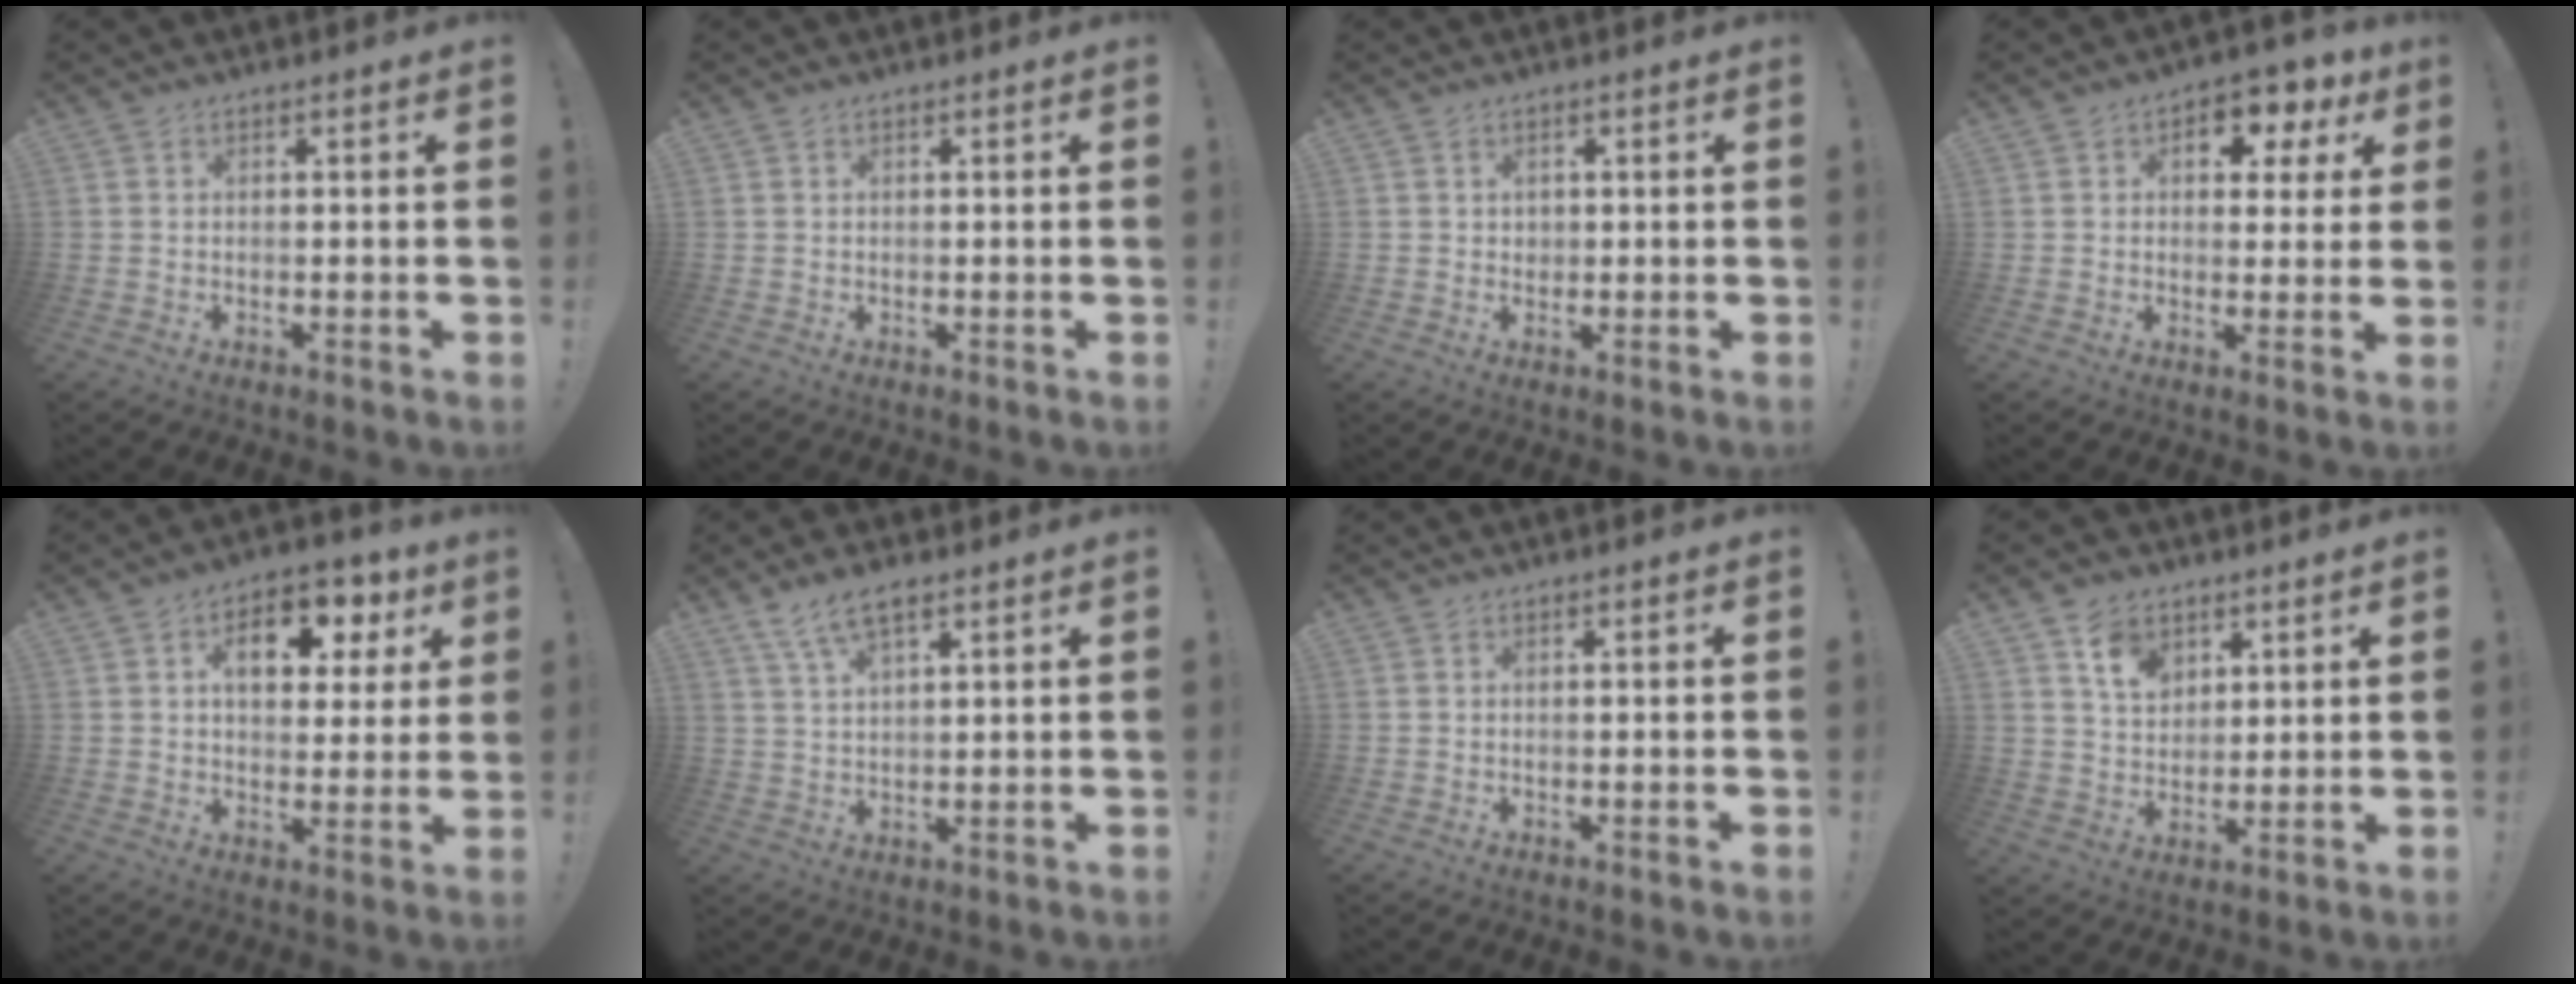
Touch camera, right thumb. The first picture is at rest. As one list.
[{"total": 0.0}, {"total": 1.6, "force": [0.6, 1.5, 0.2], "torque": [0.002, -0.001, 0.009]}, {"total": 6.9, "force": [2.6, 5.1, 3.7], "torque": [-0.036, -0.015, 0.045]}, {"total": 11.5, "force": [4.3, 7.3, 7.8], "torque": [-0.097, -0.011, 0.073]}, {"total": 6.7, "force": [4.3, 2.1, 4.6], "torque": [-0.094, -0.010, 0.081]}, {"total": 0.0}, {"total": 9.6, "force": [5.7, 6.8, 3.6], "torque": [-0.055, -0.028, 0.111]}]